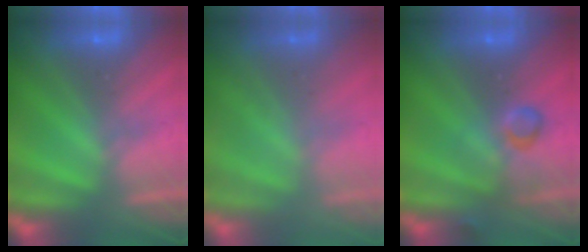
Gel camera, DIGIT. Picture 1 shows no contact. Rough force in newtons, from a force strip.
{"total": 2.3}
{"total": 2.8}